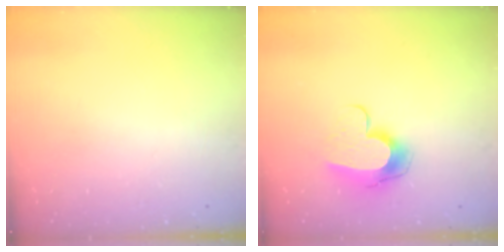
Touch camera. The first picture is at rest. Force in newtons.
{"total": 10.9, "press": 10.9, "slide": 1.1}